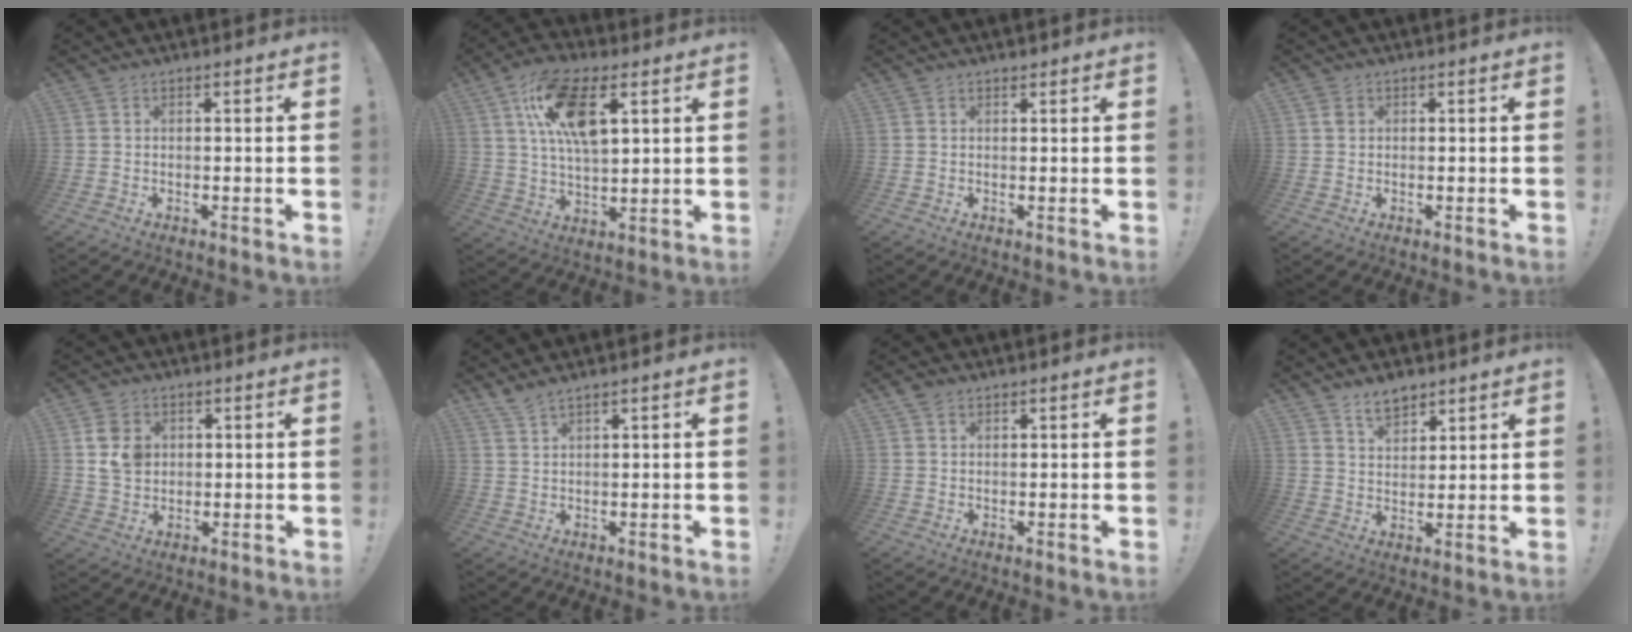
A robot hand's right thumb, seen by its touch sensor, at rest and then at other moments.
{"total": 15.8, "force": [6.3, 7.3, 12.5], "torque": [-0.219, -0.006, 0.110]}
{"total": 0.7, "force": [0.6, 0.3, 0.1], "torque": [-0.002, 0.000, 0.012]}
{"total": 0.9, "force": [0.4, 0.7, 0.5], "torque": [-0.011, 0.003, 0.007]}
{"total": 8.0, "force": [2.4, 6.8, 3.5], "torque": [-0.060, -0.002, 0.048]}
{"total": 2.8, "force": [2.3, 0.2, 1.5], "torque": [-0.041, -0.007, 0.044]}
{"total": 1.8, "force": [1.1, 1.2, 0.7], "torque": [-0.015, 0.002, 0.022]}
{"total": 6.8, "force": [5.2, 3.5, 2.6], "torque": [-0.047, -0.024, 0.096]}